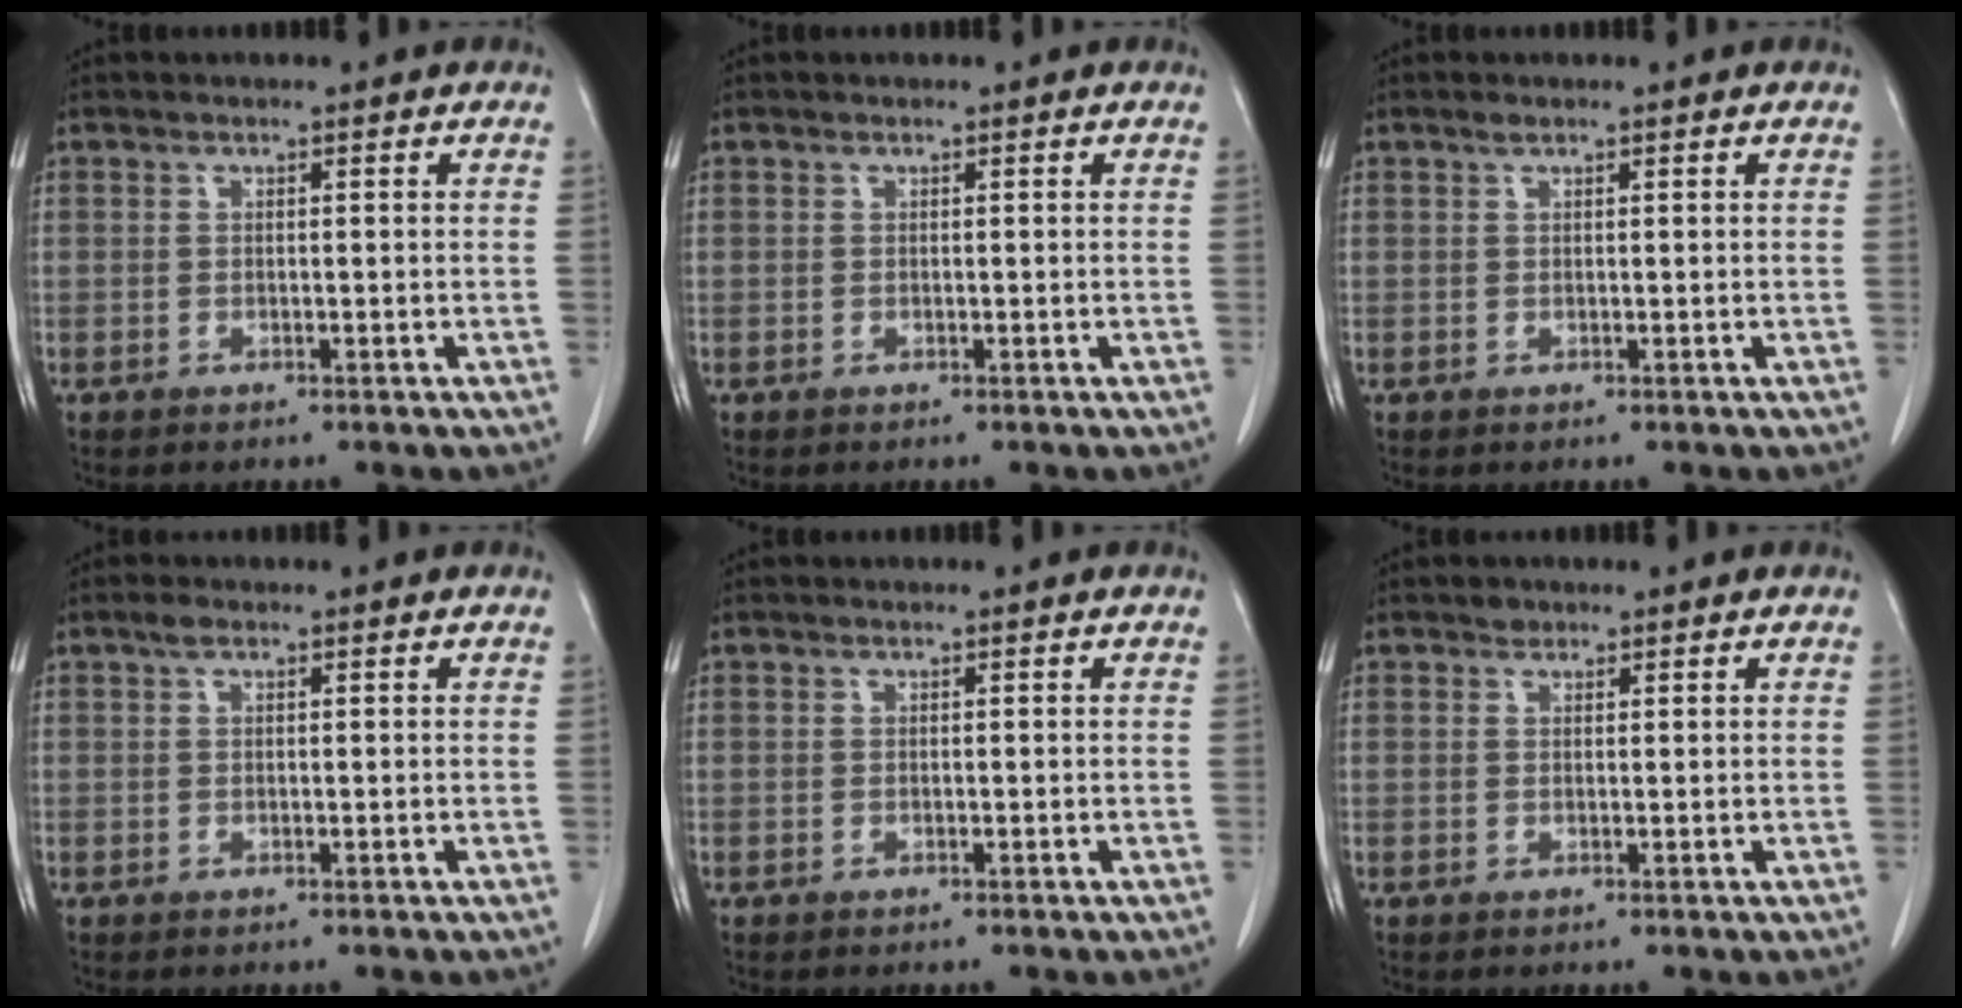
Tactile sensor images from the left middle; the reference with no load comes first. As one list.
[{"total": 0.0}, {"total": 0.6, "force": [0.5, 0.0, 0.3], "torque": [-0.012, 0.000, 0.011]}, {"total": 1.1, "force": [0.7, 0.3, 0.7], "torque": [-0.015, 0.008, 0.013]}, {"total": 0.0}, {"total": 0.9, "force": [0.8, 0.5, 0.1], "torque": [-0.001, -0.001, 0.010]}]